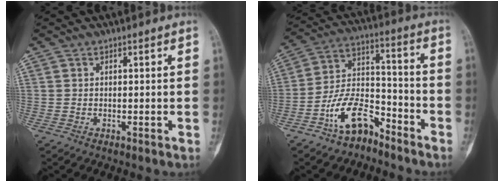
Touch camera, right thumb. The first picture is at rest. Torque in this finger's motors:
{"motor_torque": [1.55, 0.39, 0.93, -0.99, 0.34]}